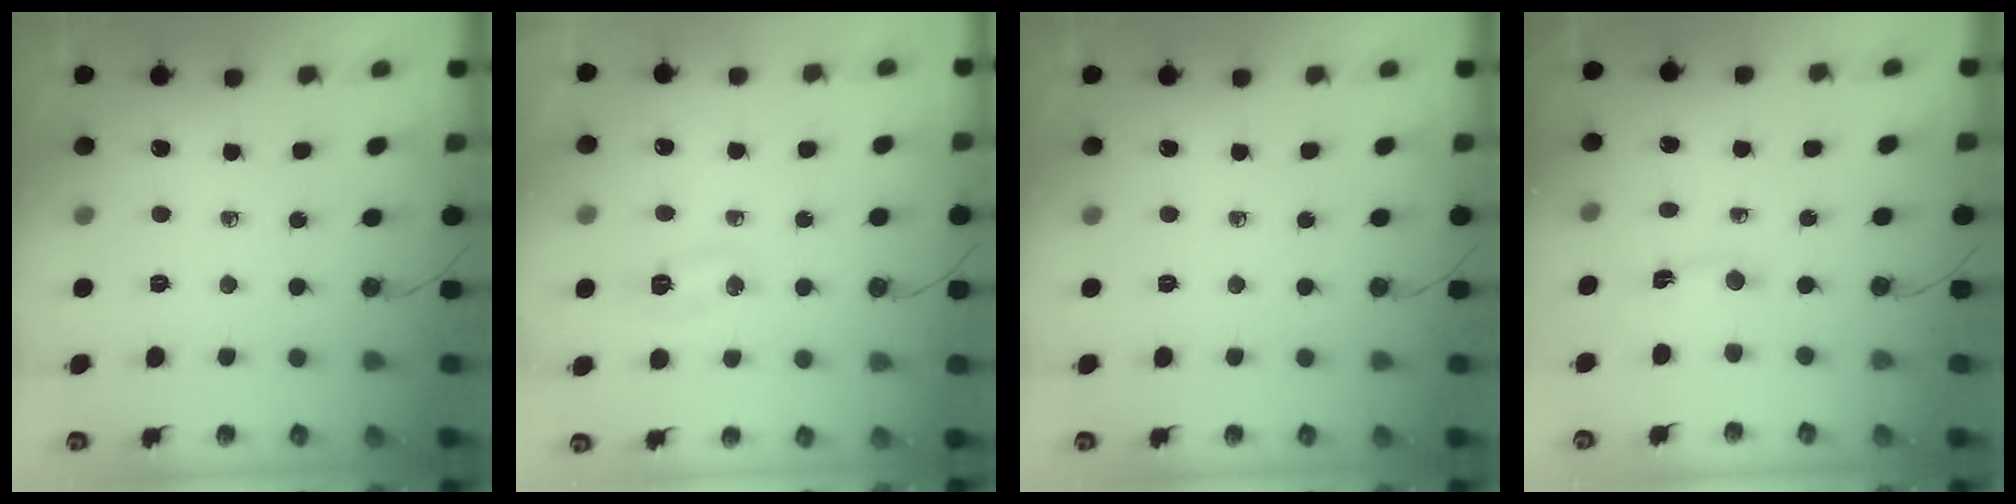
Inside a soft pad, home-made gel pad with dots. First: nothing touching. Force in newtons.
{"total": 4.7, "press": 4.6, "slide": 0.6}
{"total": 0.0}
{"total": 1.1, "press": 1.0, "slide": 0.5}